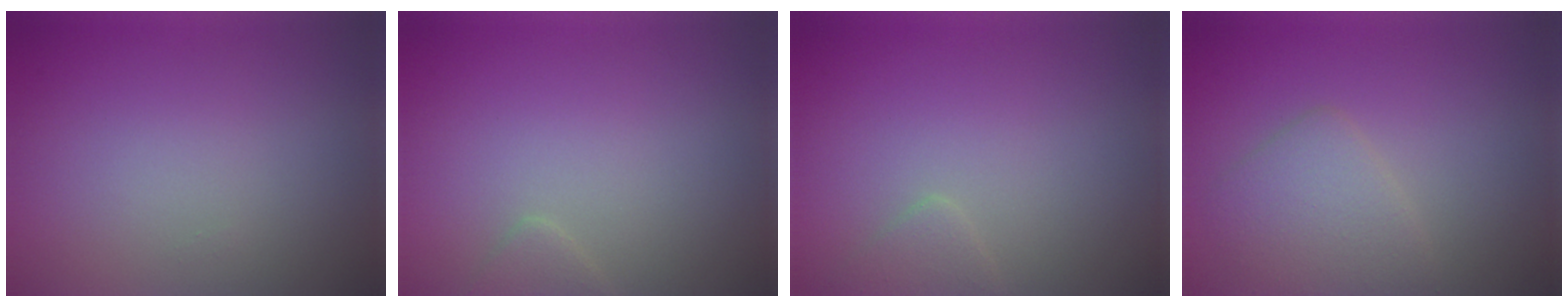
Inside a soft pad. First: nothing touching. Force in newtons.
{"total": 1.2, "press": 1.2, "slide": 0.1}
{"total": 1.3, "press": 1.3, "slide": 0.1}
{"total": 3.3, "press": 3.3, "slide": 0.2}